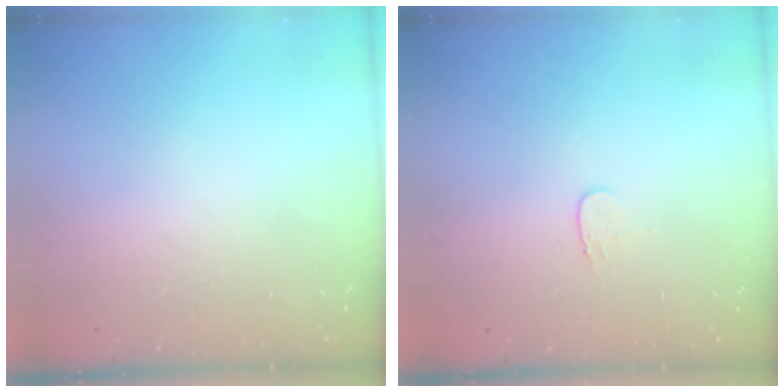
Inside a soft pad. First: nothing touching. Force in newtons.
{"total": 3.6, "press": 3.6, "slide": 0.4}